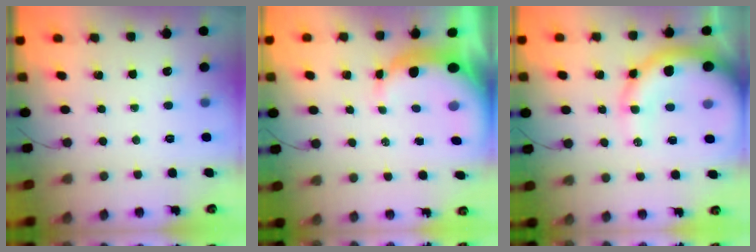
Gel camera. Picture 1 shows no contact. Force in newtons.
{"total": 9.4, "press": 9.2, "slide": 1.9}
{"total": 17.9, "press": 17.5, "slide": 4.0}